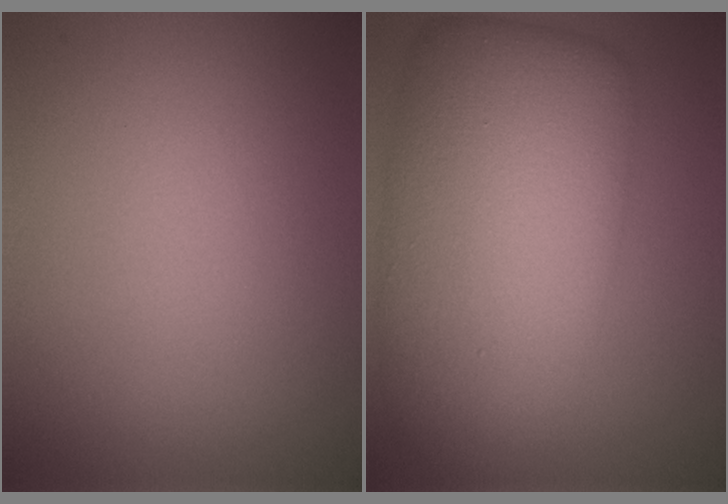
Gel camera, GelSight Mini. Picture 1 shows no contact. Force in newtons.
{"total": 11.6, "press": 11.6, "slide": 0.3}